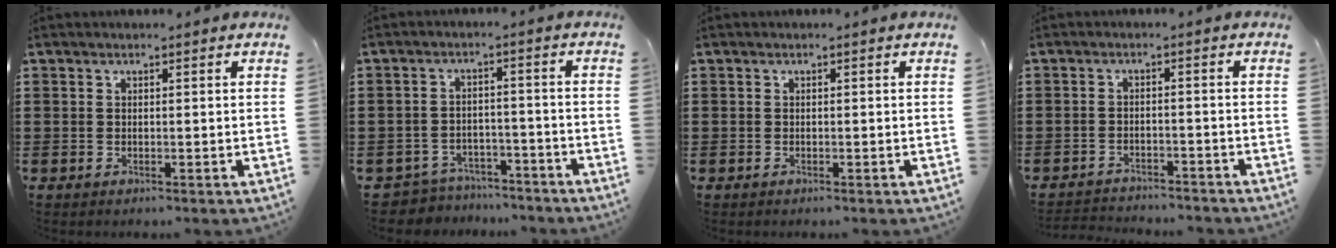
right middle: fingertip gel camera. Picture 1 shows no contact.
{"total": 4.2, "force": [-4.1, 0.8, -0.2], "torque": [-0.011, 0.003, -0.092]}
{"total": 0.0}
{"total": 2.4, "force": [-2.4, 0.1, 0.1], "torque": [-0.009, -0.003, -0.051]}